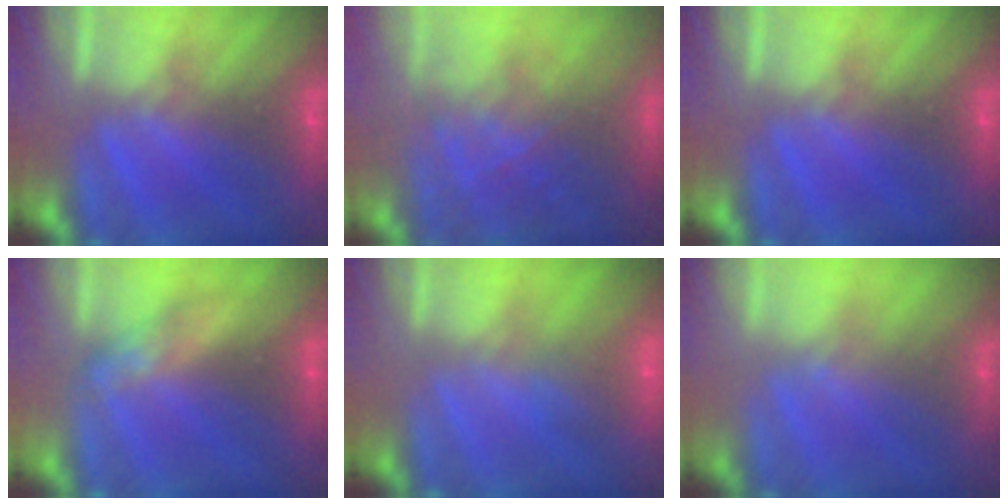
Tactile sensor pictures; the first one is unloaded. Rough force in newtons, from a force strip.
{"total": 10.8}
{"total": 0.0}
{"total": 2.7}
{"total": 2.9}
{"total": 2.2}